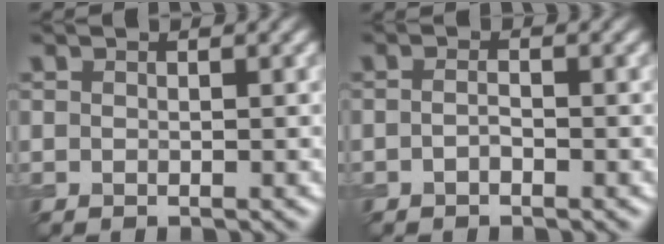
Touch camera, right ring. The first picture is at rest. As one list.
[{"total": 0.9, "force": [-0.4, 0.3, 0.7], "torque": [-0.016, 0.000, -0.010]}]